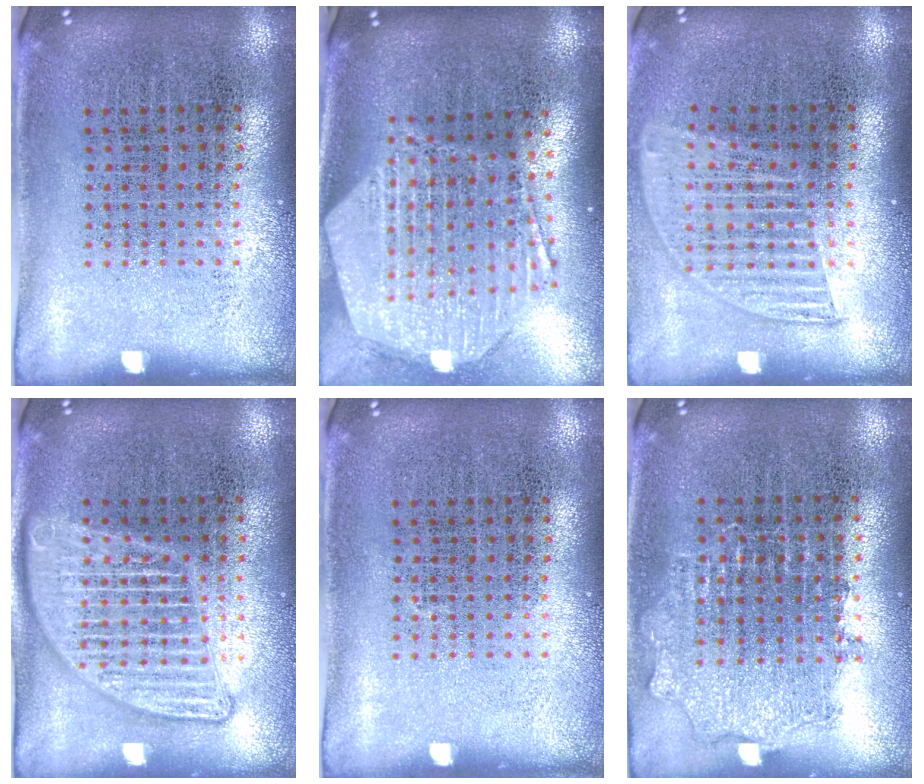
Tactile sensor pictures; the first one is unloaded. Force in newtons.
{"total": 3.0, "press": 2.4, "slide": 1.8}
{"total": 1.3, "press": 1.1, "slide": 0.6}
{"total": 2.9, "press": 2.9, "slide": 0.3}
{"total": 0.0}
{"total": 0.9, "press": 0.8, "slide": 0.3}